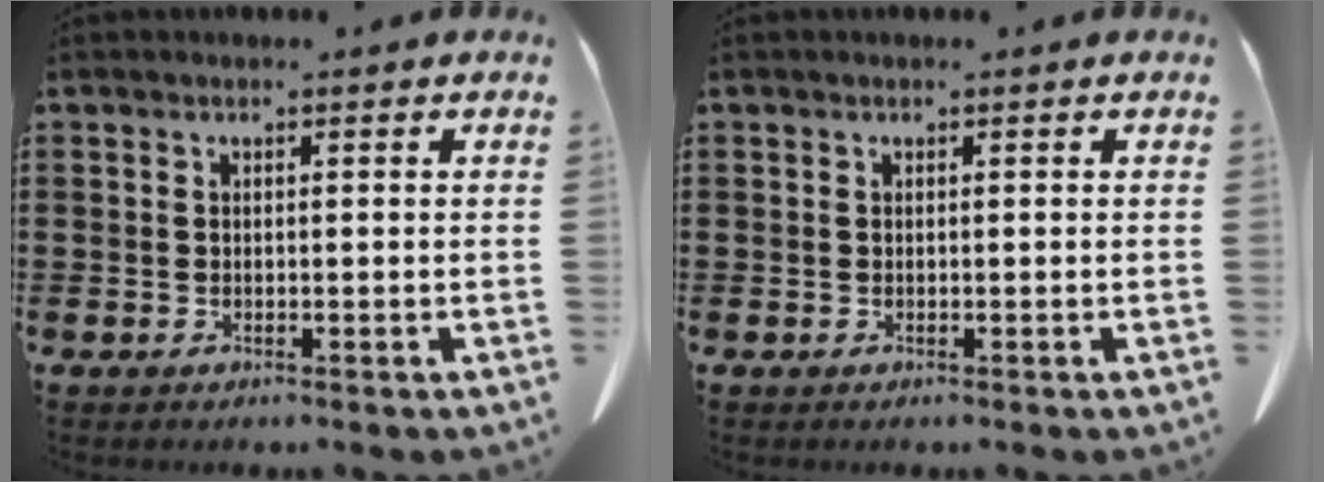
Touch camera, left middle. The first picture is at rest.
{"total": 0.0}